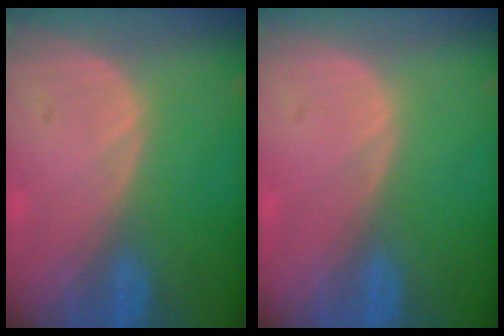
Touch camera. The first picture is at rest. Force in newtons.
{"total": 0.0}